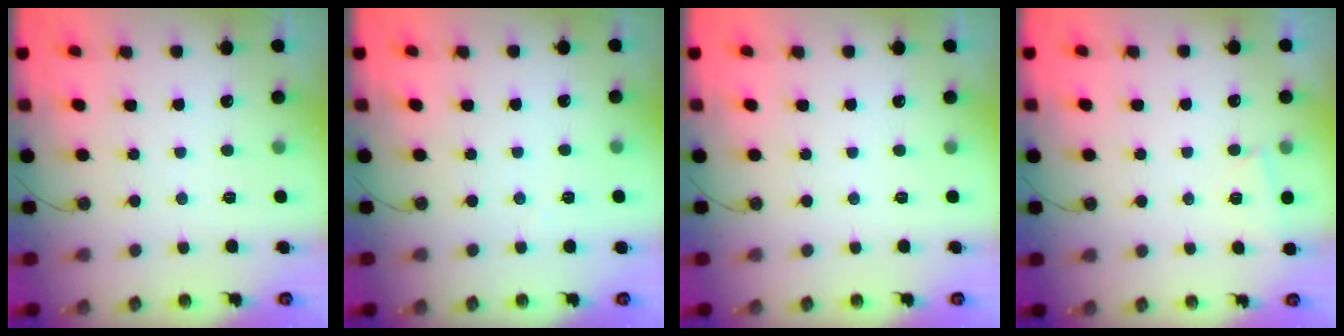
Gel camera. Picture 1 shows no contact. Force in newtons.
{"total": 9.9, "press": 1.4, "slide": 9.8}
{"total": 0.0}
{"total": 3.1, "press": 2.7, "slide": 1.6}